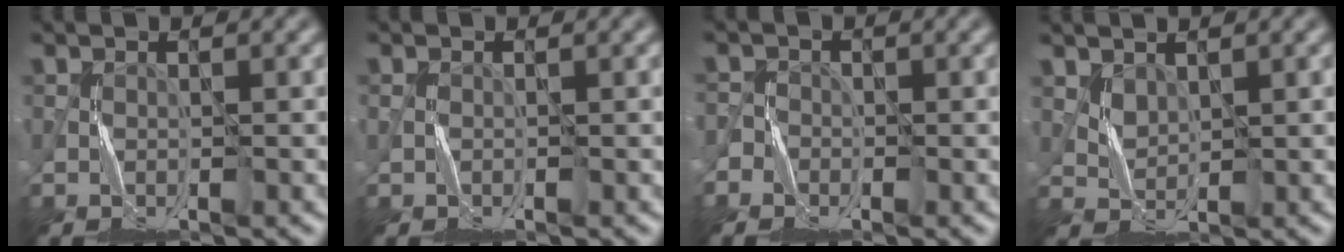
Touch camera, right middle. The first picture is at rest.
{"total": 0.0}
{"total": 1.9, "force": [-1.3, 1.3, -0.3], "torque": [0.013, 0.011, -0.031]}
{"total": 1.4, "force": [1.0, 0.8, 0.4], "torque": [-0.012, -0.002, 0.027]}